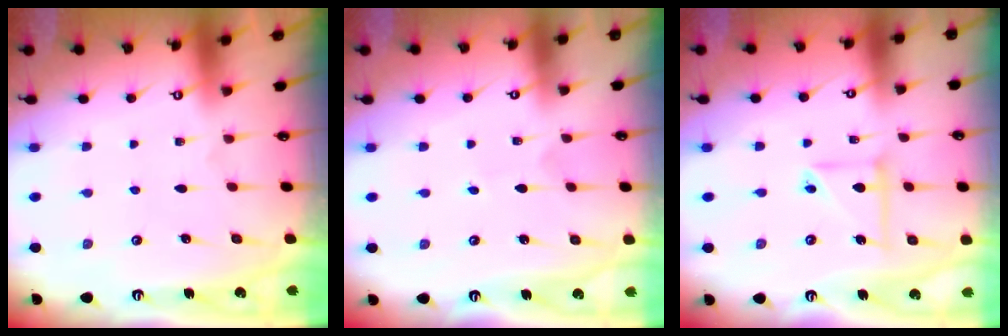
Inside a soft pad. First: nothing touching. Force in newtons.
{"total": 1.2, "press": 1.2, "slide": 0.1}
{"total": 6.4, "press": 6.4, "slide": 0.4}